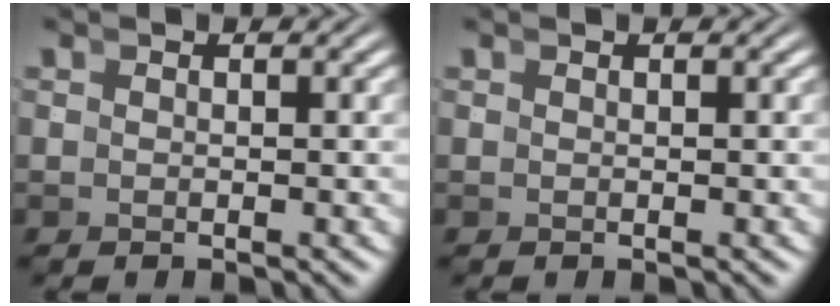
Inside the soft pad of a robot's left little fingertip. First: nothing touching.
{"total": 0.0}